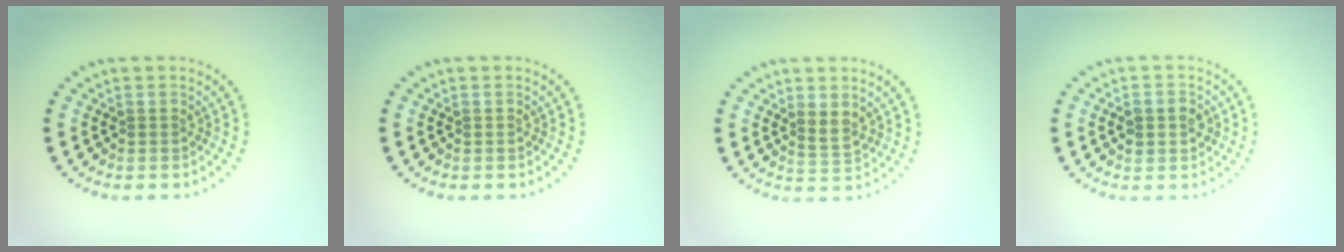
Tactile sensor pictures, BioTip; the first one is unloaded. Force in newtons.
{"total": 0.0}
{"total": 1.6, "press": 1.4, "slide": 0.8}
{"total": 2.1, "press": 2.1, "slide": 0.1}